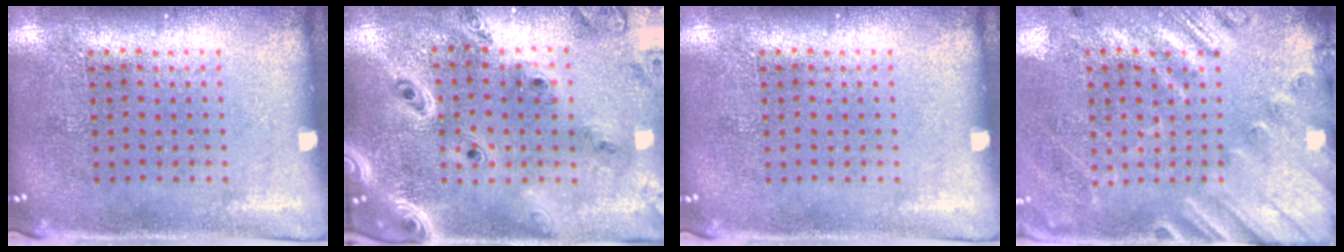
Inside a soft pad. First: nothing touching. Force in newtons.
{"total": 2.2, "press": 2.1, "slide": 0.8}
{"total": 0.0}
{"total": 2.6, "press": 1.9, "slide": 1.8}